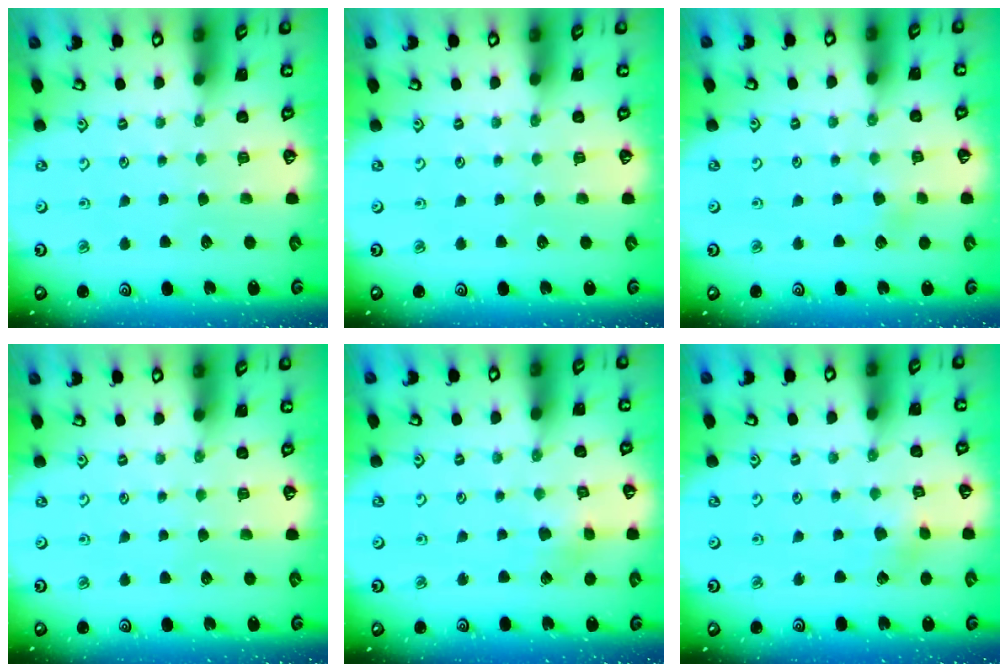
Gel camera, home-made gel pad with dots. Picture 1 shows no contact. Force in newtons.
{"total": 0.0}
{"total": 2.9, "press": 2.8, "slide": 0.3}
{"total": 0.0}
{"total": 3.7, "press": 3.6, "slide": 0.5}
{"total": 2.1, "press": 2.1, "slide": 0.2}